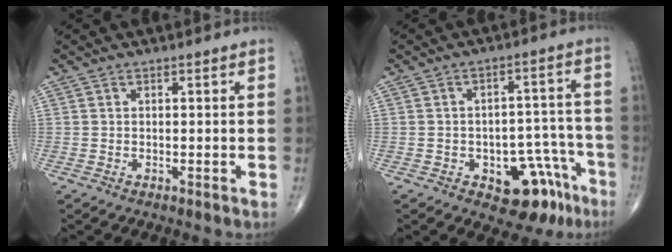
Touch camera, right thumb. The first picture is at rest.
{"total": 11.9, "force": [-6.3, 6.6, 7.6], "torque": [-0.048, 0.055, -0.076]}